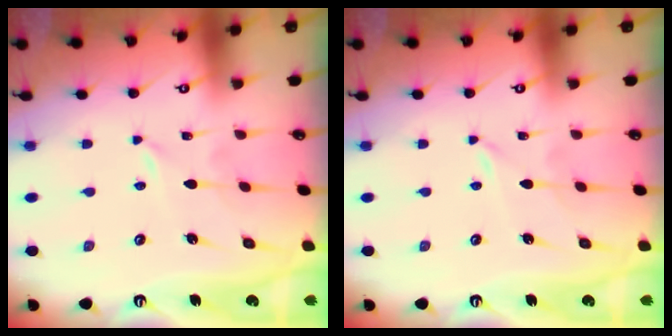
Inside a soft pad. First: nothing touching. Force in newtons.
{"total": 0.0}